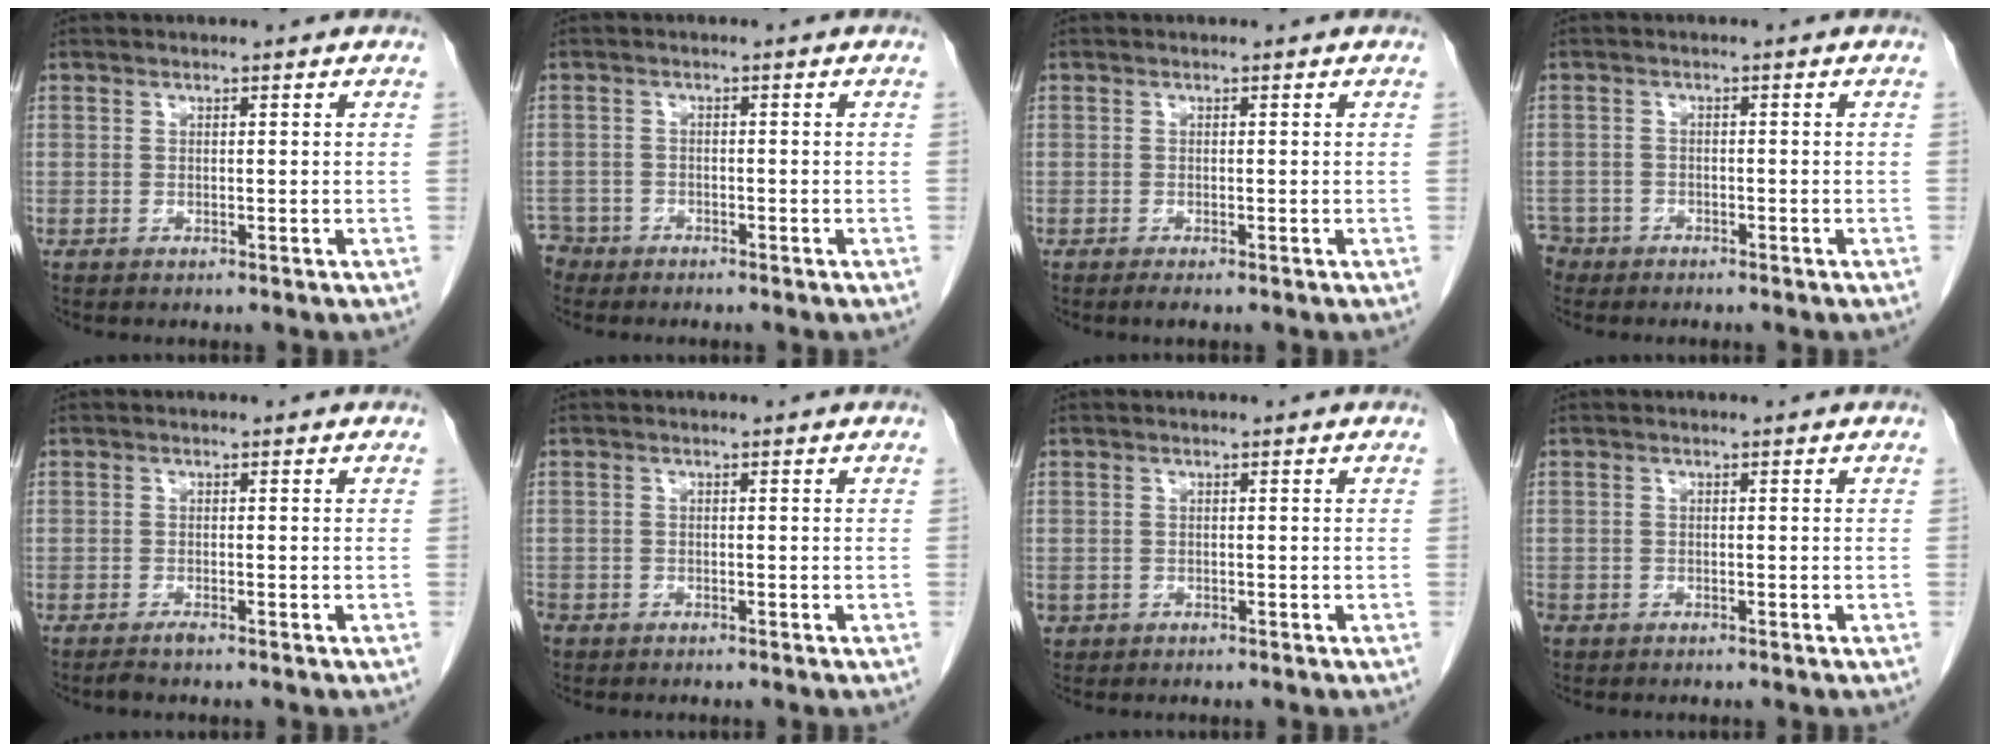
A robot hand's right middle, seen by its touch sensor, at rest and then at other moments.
{"total": 3.1, "force": [-2.7, 1.5, -0.6], "torque": [0.009, 0.002, -0.054]}
{"total": 1.1, "force": [-0.8, 0.0, 0.7], "torque": [-0.009, -0.003, -0.011]}
{"total": 3.5, "force": [-2.8, 2.0, -0.4], "torque": [0.005, 0.003, -0.057]}
{"total": 1.0, "force": [-0.9, -0.1, 0.5], "torque": [-0.015, -0.003, -0.016]}
{"total": 2.4, "force": [-1.6, 1.6, 0.6], "torque": [-0.021, -0.001, -0.032]}
{"total": 1.1, "force": [-0.4, 1.0, 0.2], "torque": [-0.008, 0.004, 0.000]}
{"total": 1.5, "force": [-0.9, 1.1, 0.5], "torque": [-0.016, 0.000, -0.017]}